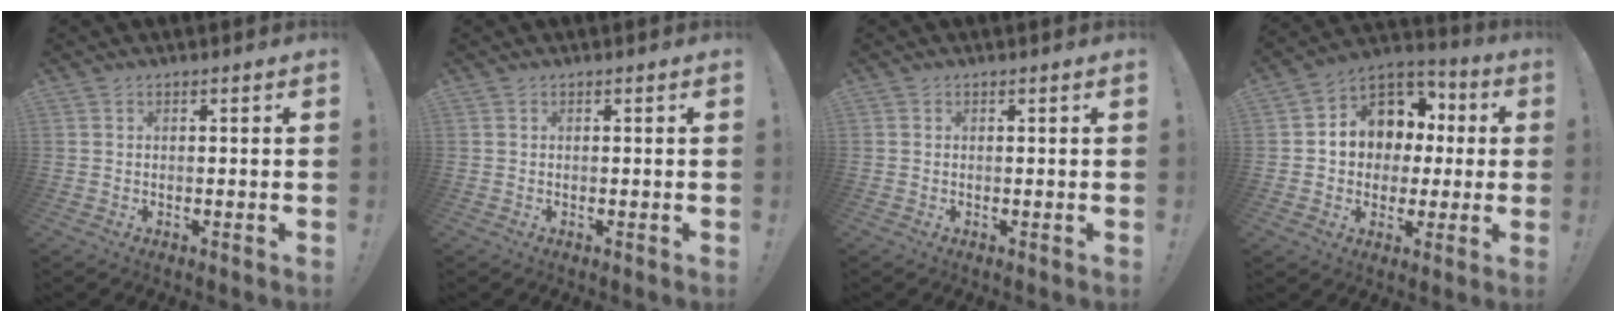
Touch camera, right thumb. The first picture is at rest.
{"total": 0.0}
{"total": 0.0}
{"total": 11.9, "force": [2.3, 10.3, 5.6], "torque": [-0.078, -0.011, 0.054]}